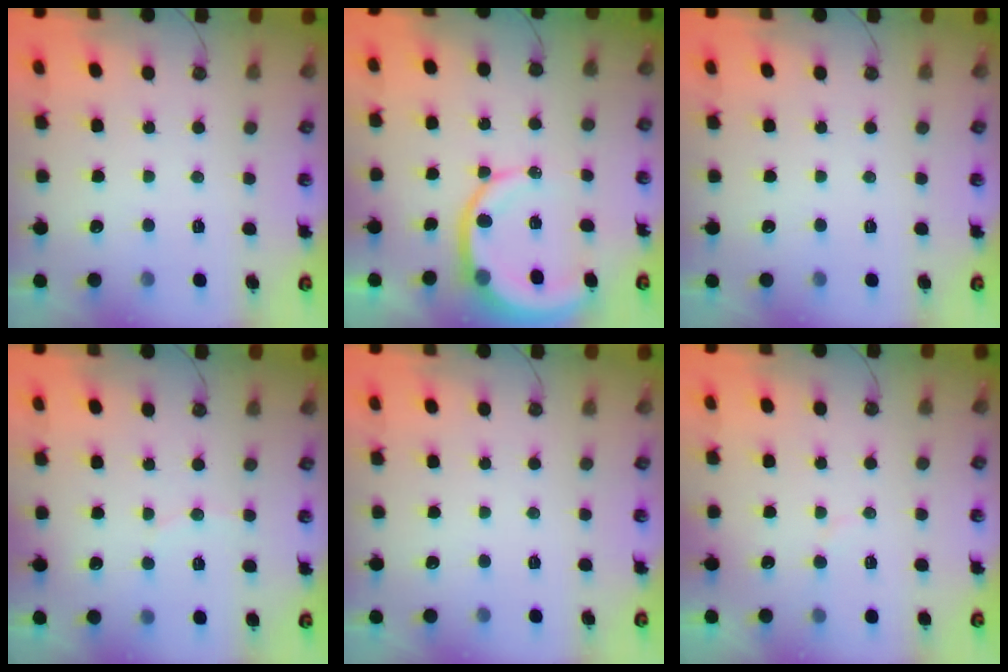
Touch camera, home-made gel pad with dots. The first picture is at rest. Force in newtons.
{"total": 10.5, "press": 10.4, "slide": 1.4}
{"total": 0.0}
{"total": 5.1, "press": 4.8, "slide": 1.8}
{"total": 0.0}
{"total": 3.6, "press": 3.6, "slide": 0.3}